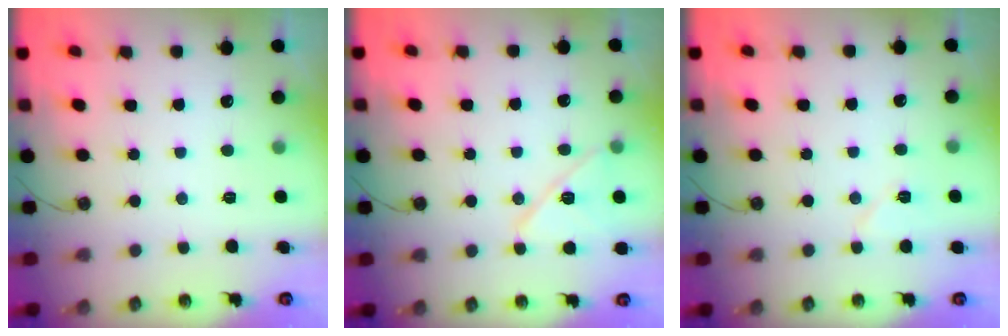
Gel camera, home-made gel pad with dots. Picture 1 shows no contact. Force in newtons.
{"total": 11.7, "press": 11.7, "slide": 1.1}
{"total": 6.6, "press": 6.3, "slide": 1.9}